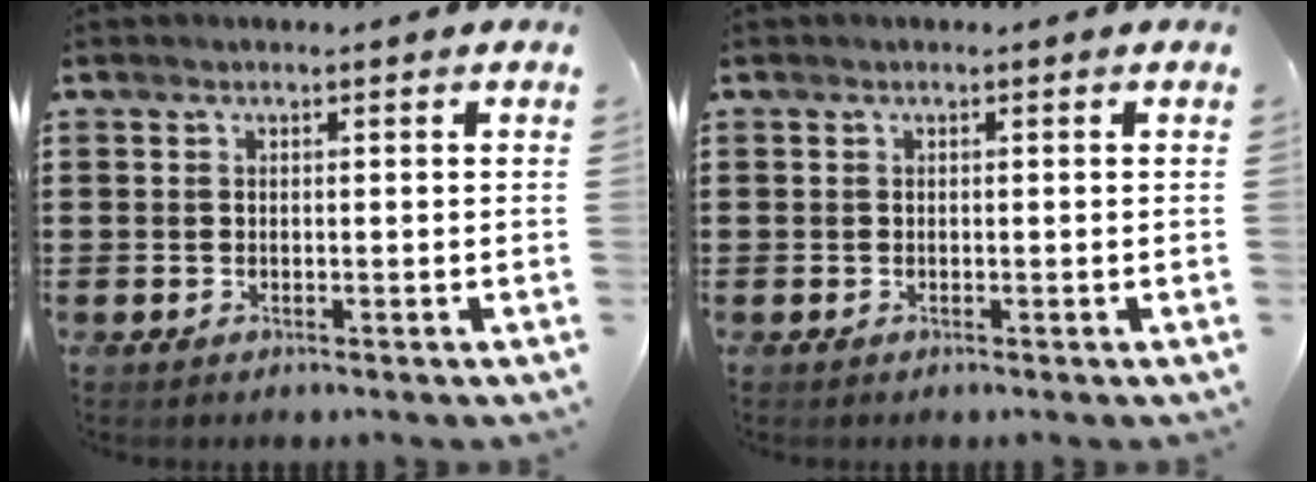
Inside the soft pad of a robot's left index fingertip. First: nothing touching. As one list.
[{"total": 0.0}]